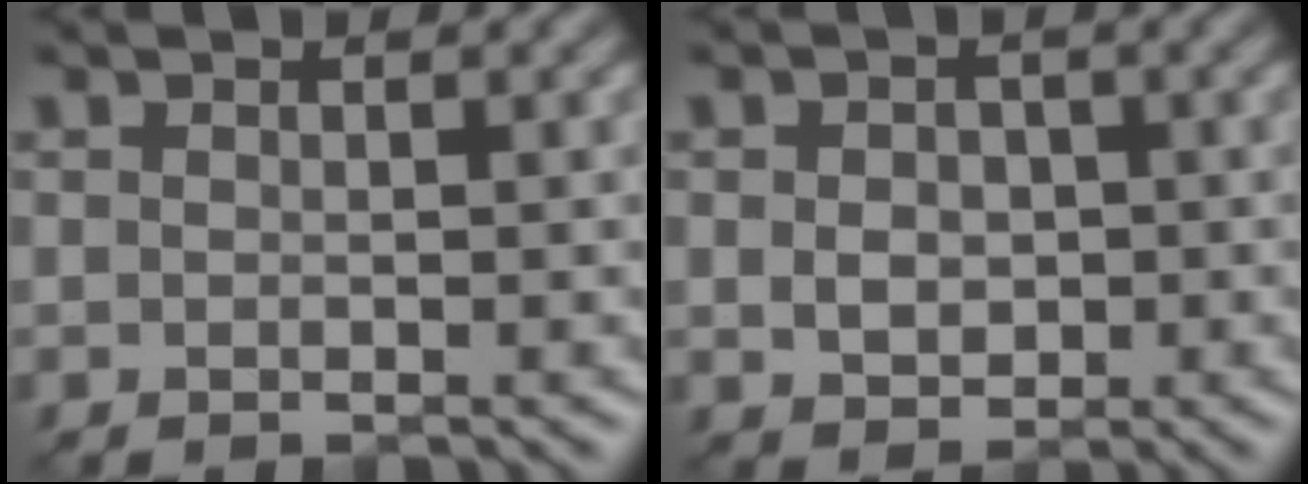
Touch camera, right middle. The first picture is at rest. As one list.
[{"total": 2.9, "force": [-0.1, 2.4, 1.7], "torque": [-0.028, -0.004, -0.004]}]